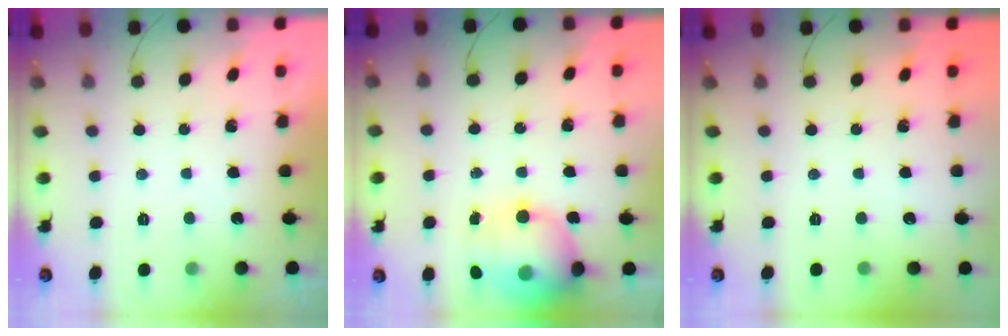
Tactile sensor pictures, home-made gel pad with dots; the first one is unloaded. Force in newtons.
{"total": 15.2, "press": 14.7, "slide": 3.8}
{"total": 0.0}